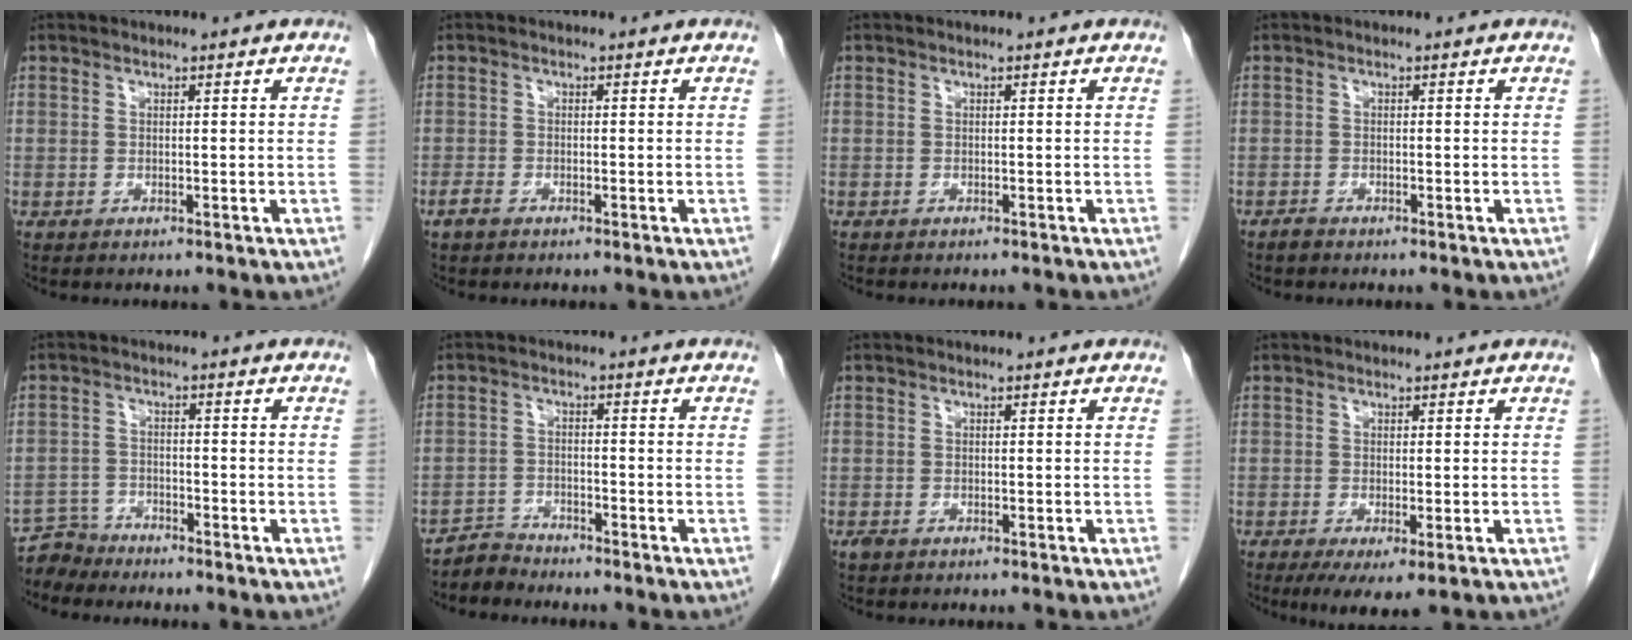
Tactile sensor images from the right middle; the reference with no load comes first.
{"total": 1.5, "force": [-1.1, 0.6, 0.8], "torque": [-0.023, -0.001, -0.019]}
{"total": 1.4, "force": [-1.2, 0.4, 0.6], "torque": [-0.013, -0.003, -0.014]}
{"total": 0.9, "force": [-0.8, 0.3, 0.2], "torque": [-0.009, 0.000, -0.015]}
{"total": 3.7, "force": [-3.6, 0.8, -0.8], "torque": [0.014, -0.006, -0.067]}
{"total": 3.1, "force": [-2.9, 0.4, -0.9], "torque": [0.020, -0.009, -0.056]}
{"total": 0.8, "force": [-0.6, 0.3, 0.4], "torque": [-0.013, -0.002, -0.009]}
{"total": 4.8, "force": [-2.1, 1.2, 4.2], "torque": [-0.061, -0.014, -0.027]}